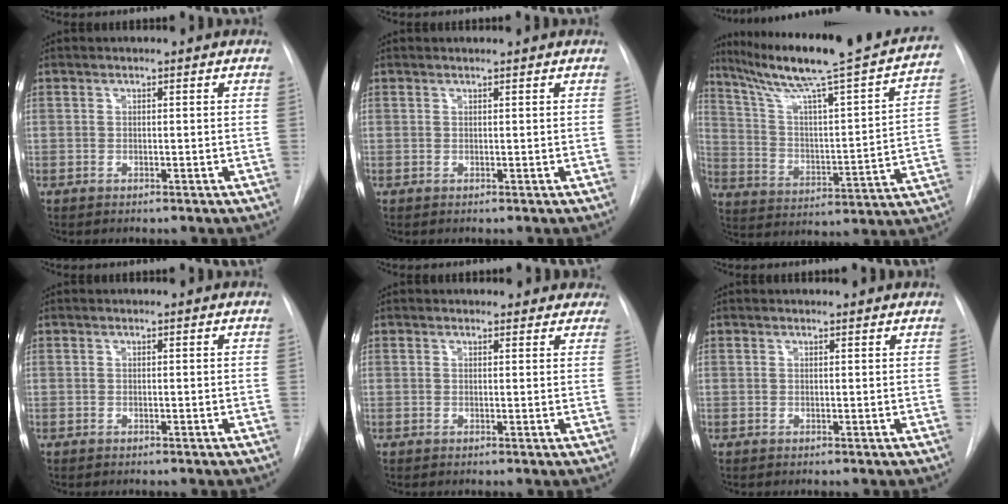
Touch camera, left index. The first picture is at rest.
{"total": 1.6, "force": [1.6, 0.1, 0.4], "torque": [-0.012, 0.013, 0.019]}
{"total": 26.7, "force": [22.9, 1.3, 13.7], "torque": [-0.219, -0.040, 0.320]}
{"total": 0.0}
{"total": 6.2, "force": [5.6, 2.5, 0.7], "torque": [0.021, -0.001, 0.039]}
{"total": 2.5, "force": [2.4, 0.6, 0.4], "torque": [-0.013, 0.013, 0.022]}